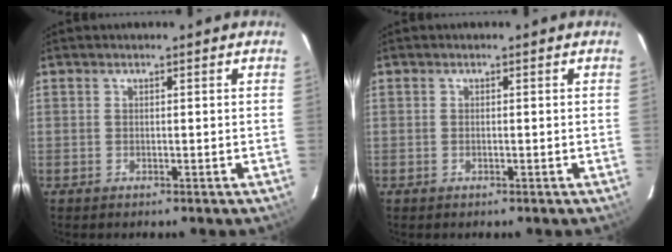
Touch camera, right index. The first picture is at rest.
{"total": 0.0}